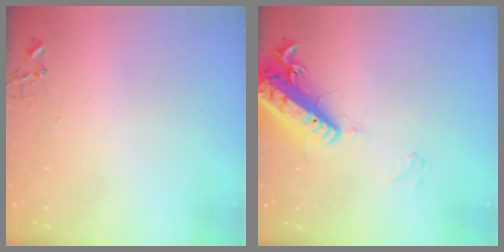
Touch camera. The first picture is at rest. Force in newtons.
{"total": 19.0, "press": 18.7, "slide": 3.7}